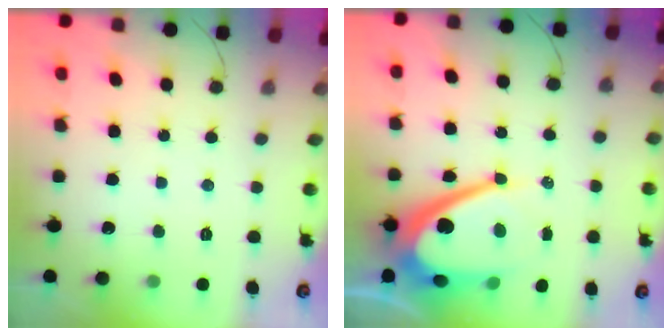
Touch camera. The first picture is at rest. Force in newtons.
{"total": 16.9, "press": 16.8, "slide": 1.5}